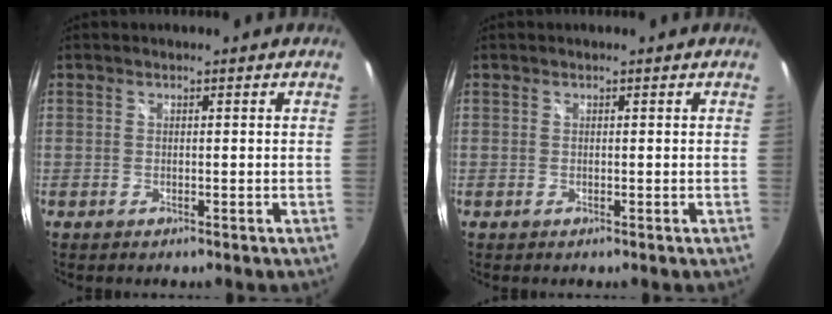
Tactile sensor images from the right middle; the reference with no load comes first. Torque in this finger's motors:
{"motor_torque": [0.01, -0.06, 0.06, 0.00]}